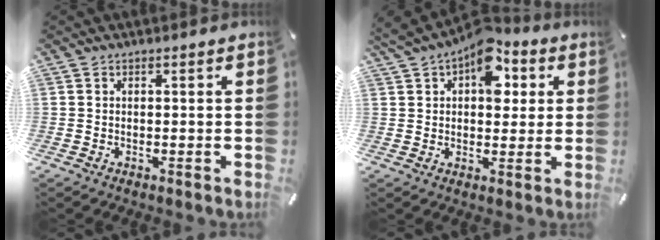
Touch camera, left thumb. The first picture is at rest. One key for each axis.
{"total": 11.0, "fx": 5.5, "fy": 6.8, "fz": 6.6, "tx": -0.089, "ty": -0.028, "tz": 0.094}